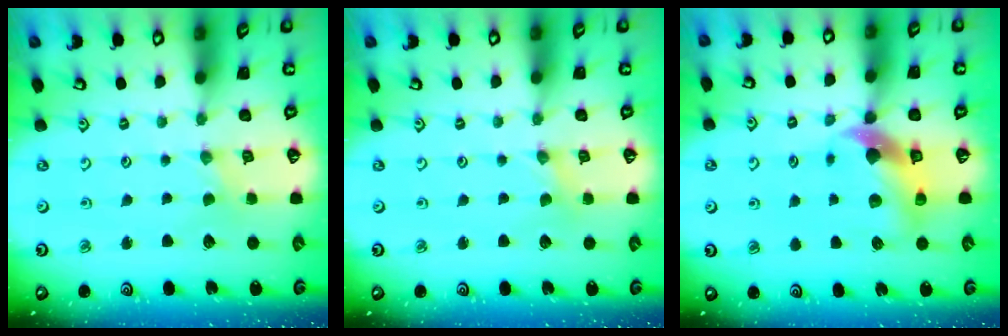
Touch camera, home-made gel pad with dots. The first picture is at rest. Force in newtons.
{"total": 0.0}
{"total": 9.9, "press": 9.8, "slide": 1.4}